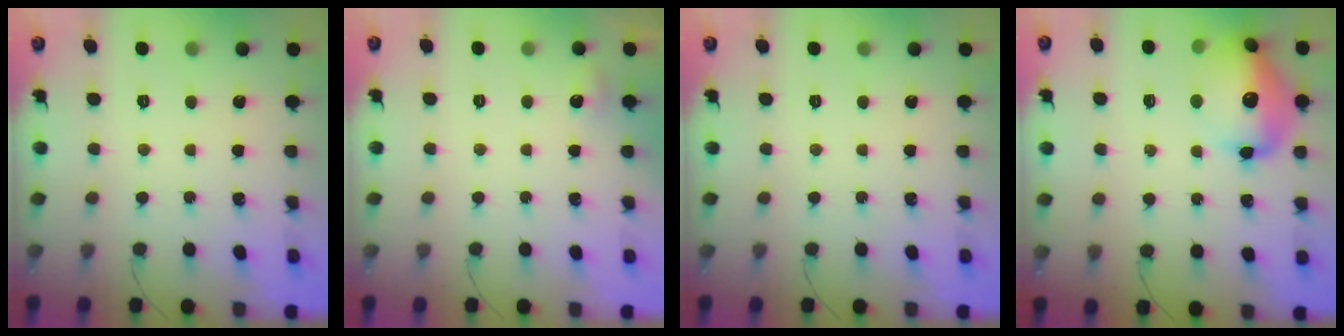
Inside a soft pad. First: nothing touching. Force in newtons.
{"total": 4.6, "press": 4.4, "slide": 1.4}
{"total": 0.0}
{"total": 17.1, "press": 16.9, "slide": 2.4}